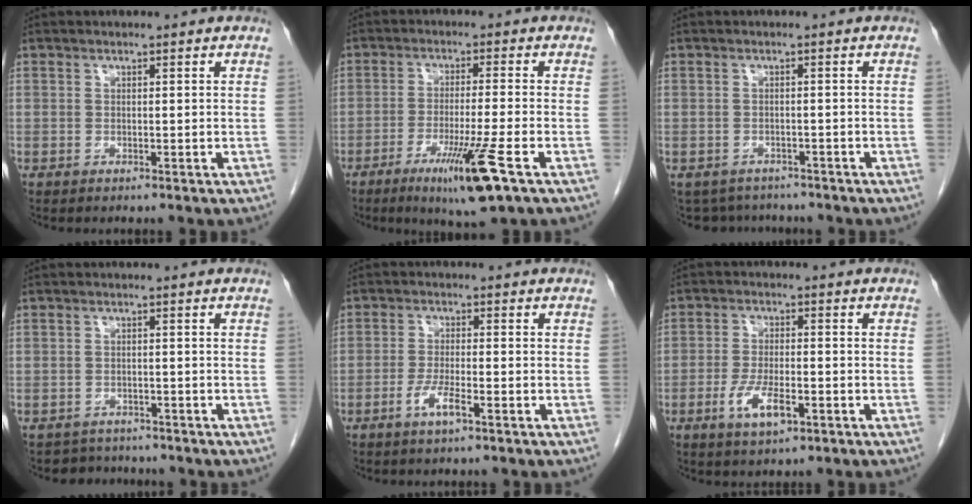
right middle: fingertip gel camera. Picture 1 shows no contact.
{"total": 9.3, "force": [-4.8, -0.6, 8.0], "torque": [-0.139, -0.027, -0.080]}
{"total": 5.6, "force": [-5.0, 2.7, 0.4], "torque": [-0.003, 0.002, -0.065]}
{"total": 3.2, "force": [-2.8, 1.4, -0.6], "torque": [0.005, 0.003, -0.044]}
{"total": 3.8, "force": [-2.0, 0.5, 3.3], "torque": [-0.067, -0.003, -0.038]}
{"total": 6.0, "force": [-2.6, 1.9, 5.1], "torque": [-0.102, -0.005, -0.041]}